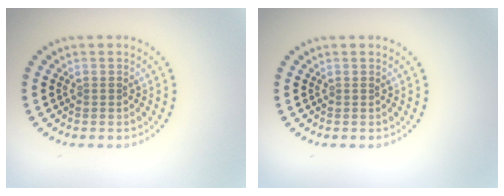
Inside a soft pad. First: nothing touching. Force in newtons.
{"total": 0.0}